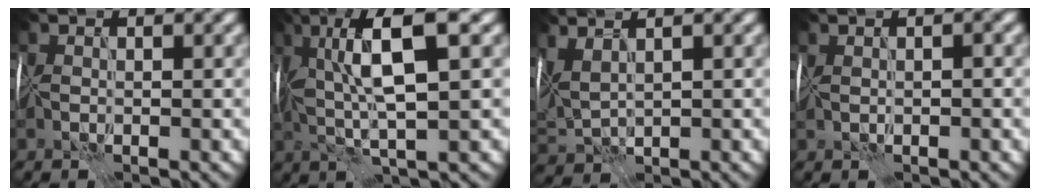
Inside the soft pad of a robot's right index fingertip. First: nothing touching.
{"total": 8.5, "force": [2.1, 2.1, 8.0], "torque": [-0.148, 0.016, 0.034]}
{"total": 3.9, "force": [2.0, 1.7, 2.9], "torque": [-0.077, 0.015, 0.046]}
{"total": 1.5, "force": [0.3, 0.5, 1.4], "torque": [-0.016, 0.003, 0.006]}